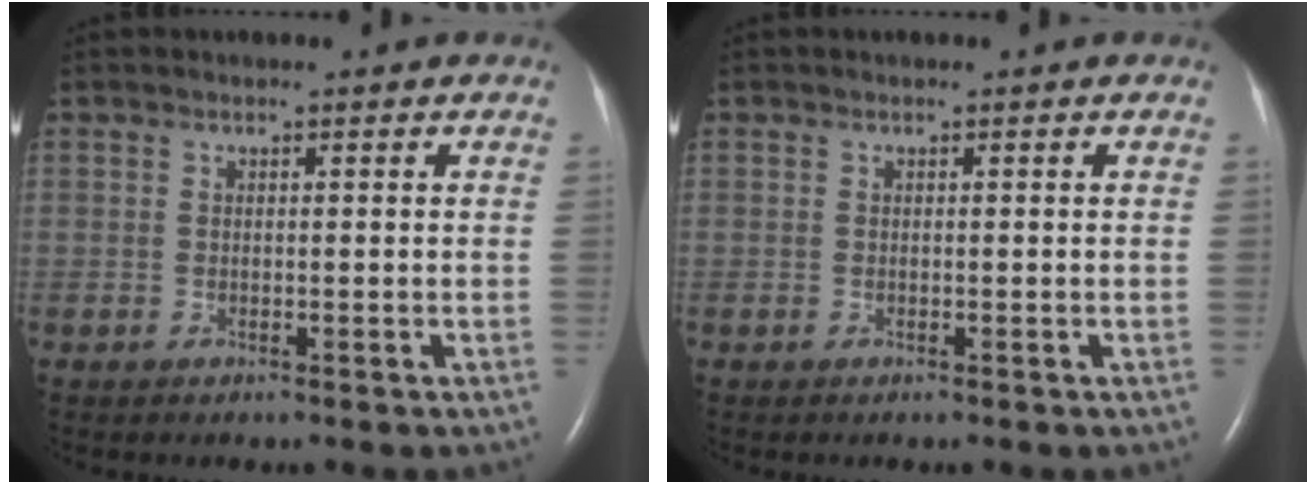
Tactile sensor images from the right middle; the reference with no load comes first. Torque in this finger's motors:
{"motor_torque": [-0.04, 0.01, -0.07, -0.07]}